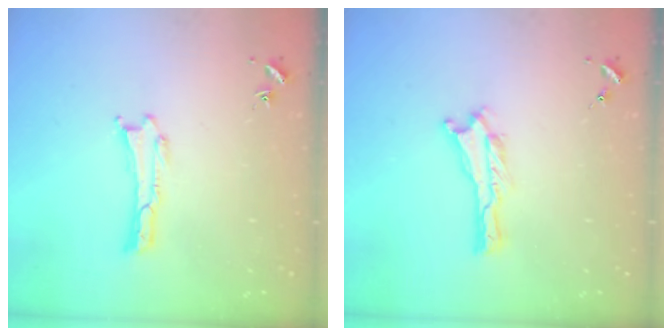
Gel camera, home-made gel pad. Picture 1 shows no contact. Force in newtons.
{"total": 0.0}